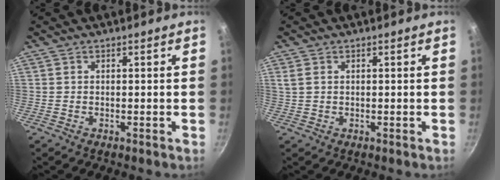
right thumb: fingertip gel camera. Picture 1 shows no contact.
{"total": 2.0, "force": [0.7, 1.4, 1.2], "torque": [-0.023, 0.002, 0.015]}